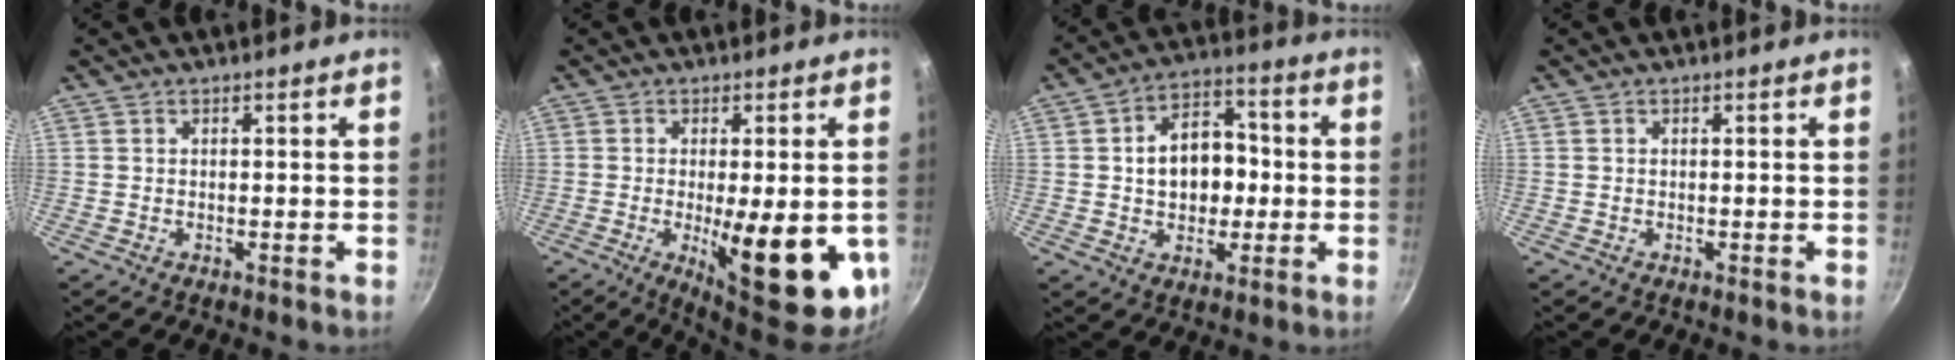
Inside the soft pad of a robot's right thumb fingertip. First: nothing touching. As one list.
[{"total": 18.4, "force": [-4.3, 6.1, 16.8], "torque": [-0.187, -0.026, -0.037]}, {"total": 11.7, "force": [0.1, 8.2, 8.3], "torque": [-0.090, 0.024, -0.003]}, {"total": 0.0}]